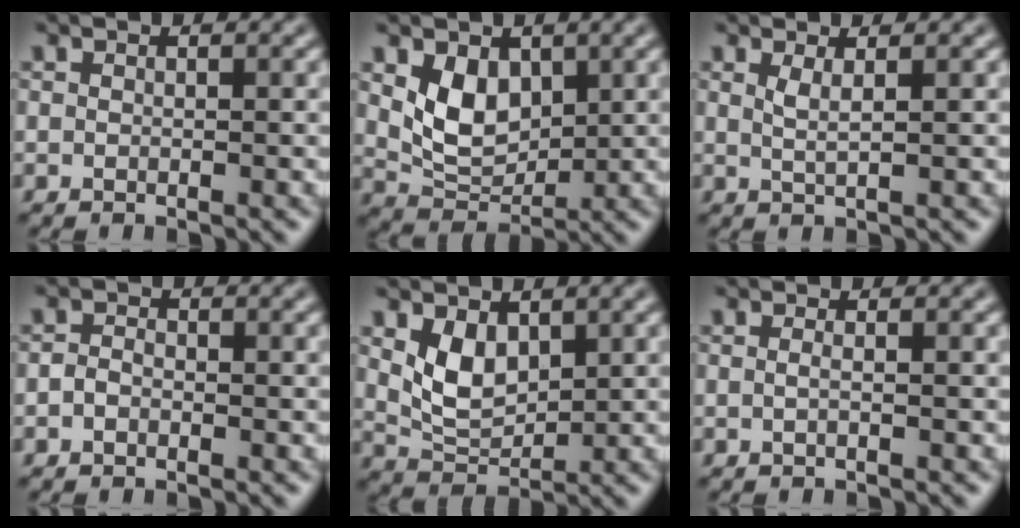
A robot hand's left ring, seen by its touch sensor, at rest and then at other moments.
{"total": 4.4, "force": [1.3, 3.0, 2.8], "torque": [-0.054, -0.010, 0.028]}
{"total": 1.4, "force": [0.6, 0.3, 1.2], "torque": [-0.022, -0.003, 0.008]}
{"total": 1.0, "force": [-0.5, 0.7, 0.5], "torque": [-0.011, 0.001, -0.013]}
{"total": 3.5, "force": [1.3, 2.2, 2.3], "torque": [-0.047, -0.007, 0.034]}
{"total": 0.7, "force": [-0.1, 0.2, 0.6], "torque": [-0.012, -0.005, -0.006]}